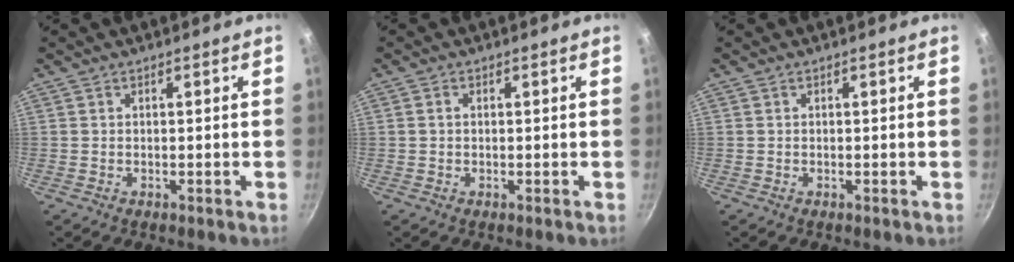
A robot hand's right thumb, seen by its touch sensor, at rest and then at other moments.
{"total": 0.9, "force": [0.1, 0.7, 0.6], "torque": [-0.009, 0.005, 0.000]}
{"total": 0.0}